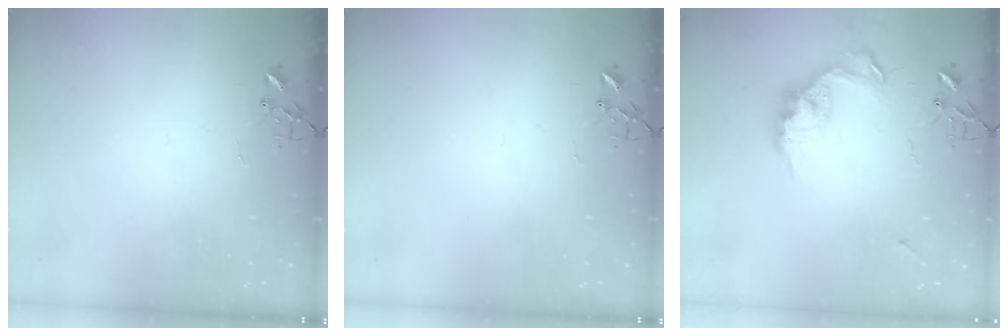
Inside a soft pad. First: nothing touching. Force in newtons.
{"total": 0.0}
{"total": 13.1, "press": 13.1, "slide": 0.3}